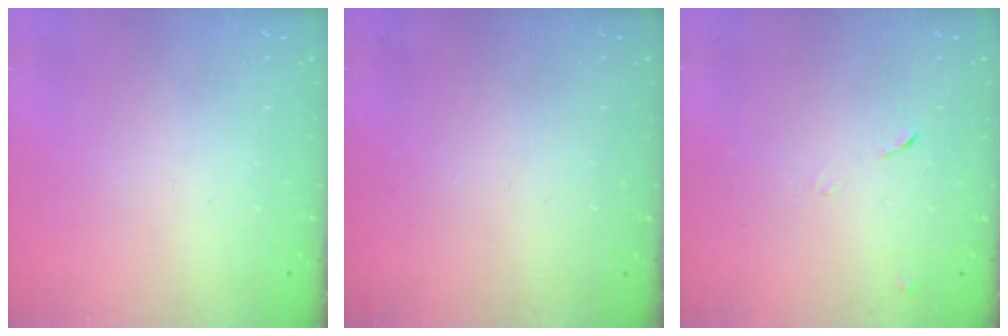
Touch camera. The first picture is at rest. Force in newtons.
{"total": 0.0}
{"total": 6.2, "press": 6.2, "slide": 0.6}